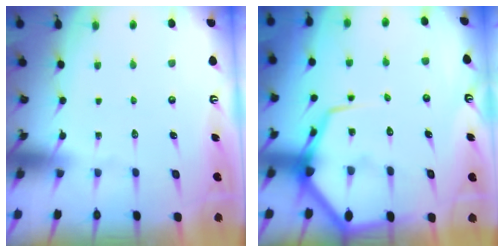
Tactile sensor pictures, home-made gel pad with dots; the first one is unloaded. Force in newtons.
{"total": 11.7, "press": 11.6, "slide": 1.0}